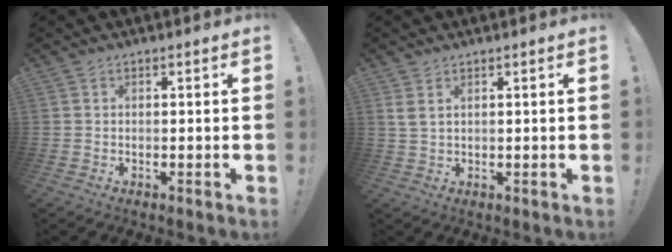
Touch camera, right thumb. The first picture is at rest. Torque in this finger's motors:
{"motor_torque": [0.12, 0.21, 0.29, -0.25, 0.00]}